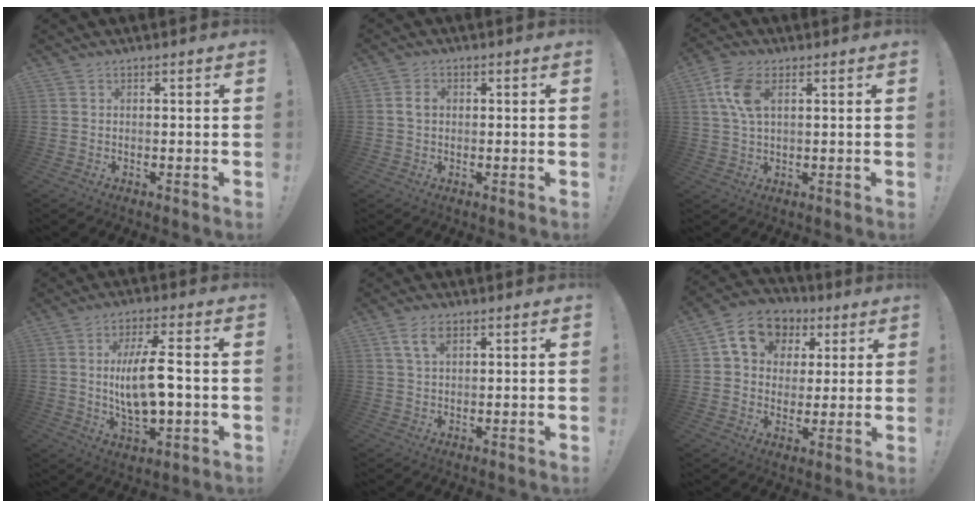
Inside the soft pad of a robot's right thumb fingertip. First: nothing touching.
{"total": 2.9, "force": [0.1, 2.1, 2.0], "torque": [-0.033, 0.005, -0.001]}
{"total": 8.7, "force": [2.9, 4.7, 6.7], "torque": [-0.142, 0.000, 0.052]}
{"total": 13.0, "force": [0.1, 4.5, 12.2], "torque": [-0.224, -0.007, -0.008]}
{"total": 5.5, "force": [2.6, 2.8, 4.0], "torque": [-0.068, -0.004, 0.047]}
{"total": 12.6, "force": [5.2, 10.2, 5.2], "torque": [-0.080, -0.010, 0.104]}